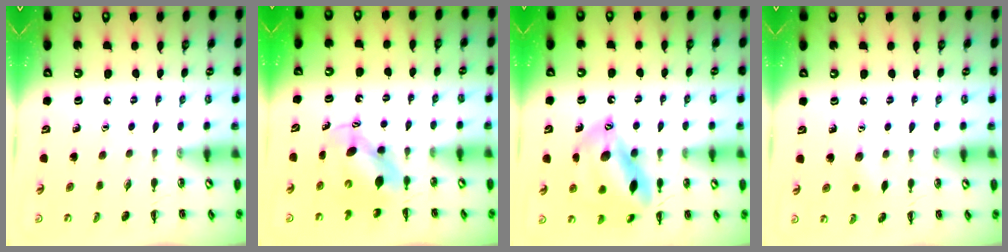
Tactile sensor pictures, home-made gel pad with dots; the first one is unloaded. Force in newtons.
{"total": 6.7, "press": 6.5, "slide": 1.4}
{"total": 16.1, "press": 15.5, "slide": 4.3}
{"total": 4.7, "press": 4.5, "slide": 1.3}